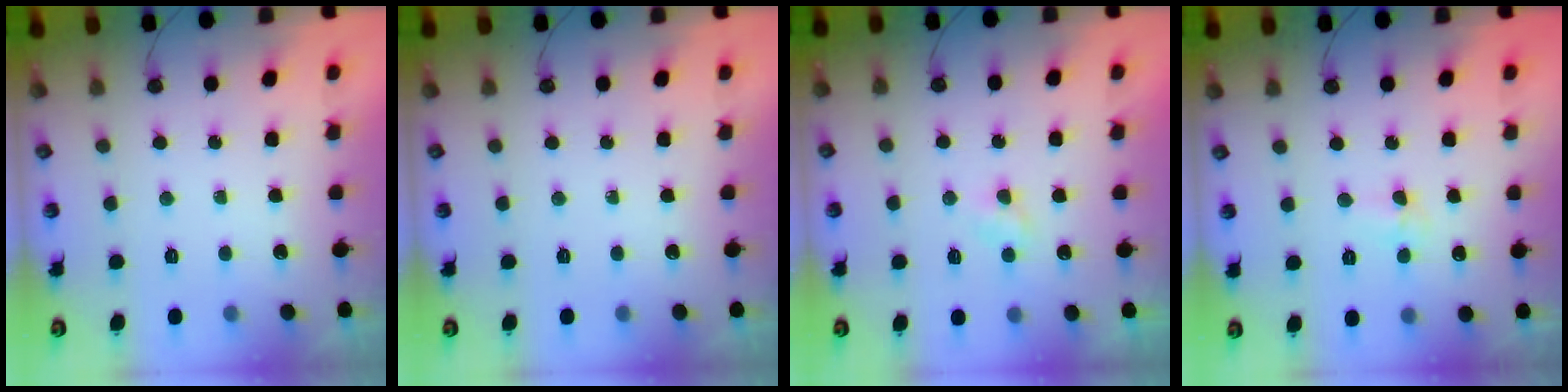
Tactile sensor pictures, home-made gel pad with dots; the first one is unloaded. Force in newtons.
{"total": 0.0}
{"total": 3.3, "press": 3.3, "slide": 0.5}
{"total": 3.0, "press": 2.8, "slide": 1.1}